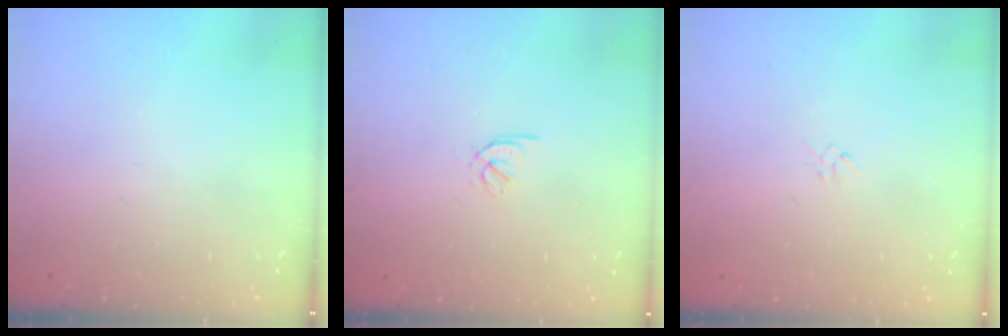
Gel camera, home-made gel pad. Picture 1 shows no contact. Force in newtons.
{"total": 1.7, "press": 1.6, "slide": 0.6}
{"total": 1.3, "press": 1.2, "slide": 0.5}